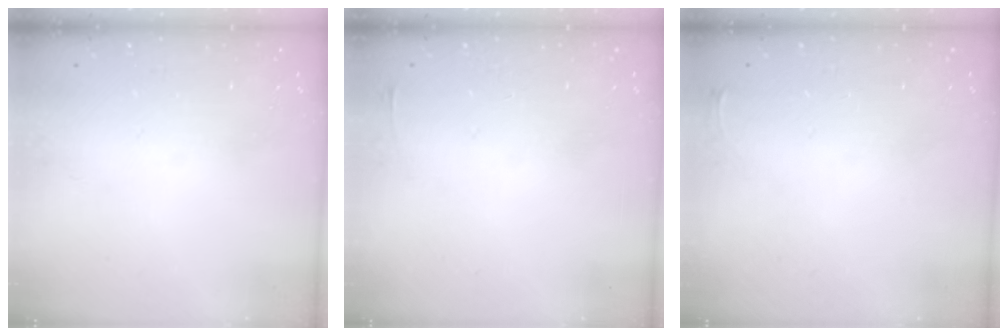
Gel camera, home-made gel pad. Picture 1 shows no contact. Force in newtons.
{"total": 5.8, "press": 1.7, "slide": 5.5}
{"total": 2.6, "press": 2.6, "slide": 0.6}